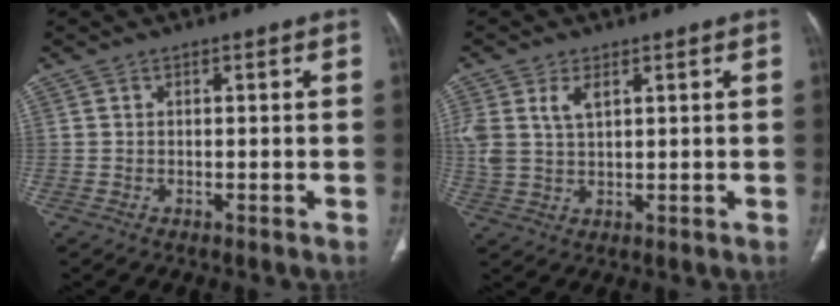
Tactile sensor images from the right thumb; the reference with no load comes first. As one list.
[{"total": 6.4, "force": [2.6, 3.6, 4.6], "torque": [-0.104, -0.001, 0.060]}]